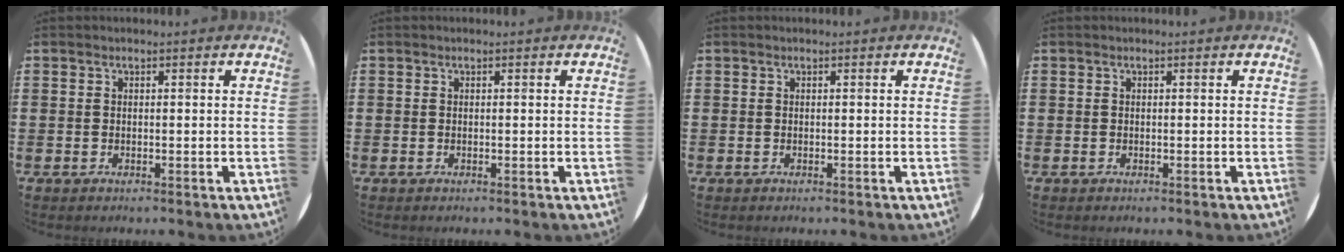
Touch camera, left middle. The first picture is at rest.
{"total": 0.0}
{"total": 0.0}
{"total": 0.0}